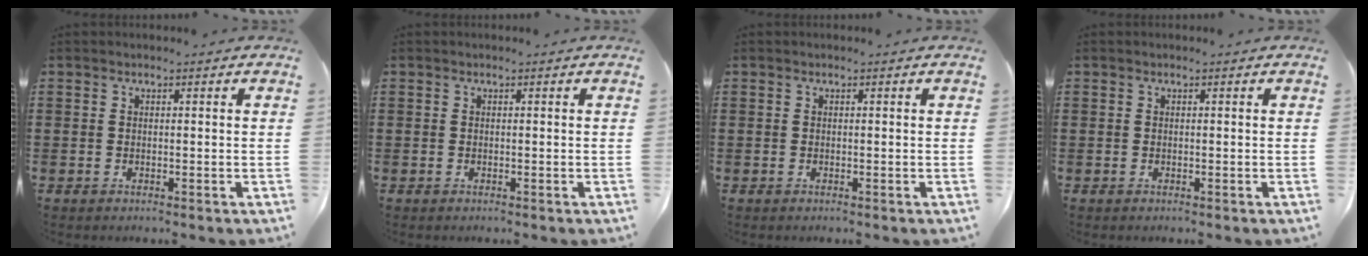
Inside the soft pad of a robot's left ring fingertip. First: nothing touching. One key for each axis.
{"total": 0.0}
{"total": 0.0}
{"total": 0.0}